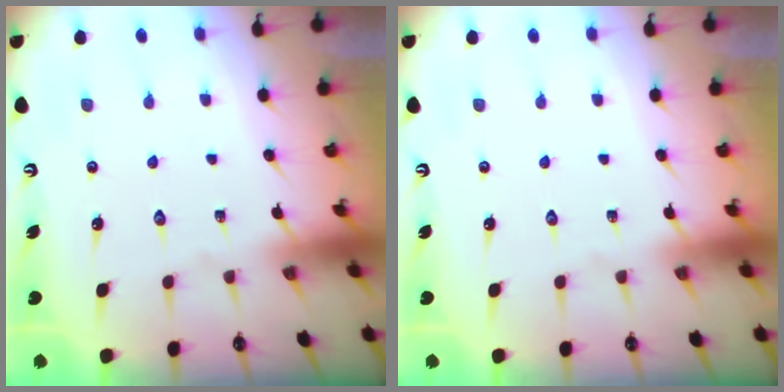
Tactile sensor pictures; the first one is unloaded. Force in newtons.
{"total": 0.0}